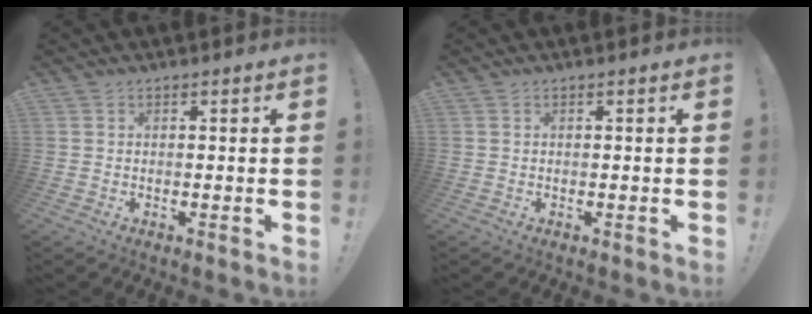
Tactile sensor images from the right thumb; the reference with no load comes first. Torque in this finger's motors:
{"motor_torque": [-0.03, 0.03, 0.01, 0.01, 0.01]}